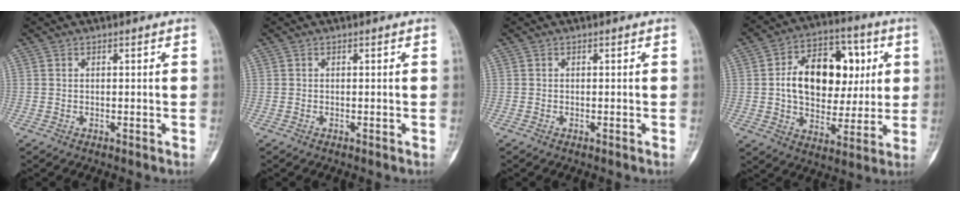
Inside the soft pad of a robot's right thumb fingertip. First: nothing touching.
{"total": 0.0}
{"total": 0.0}
{"total": 18.9, "force": [3.1, 12.8, 13.6], "torque": [-0.170, 0.015, 0.050]}